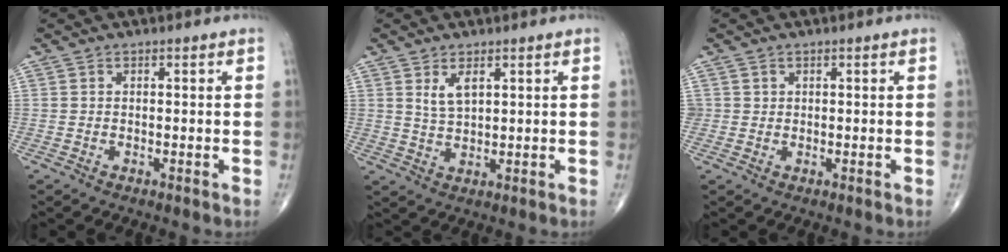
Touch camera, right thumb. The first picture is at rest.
{"total": 3.7, "force": [1.8, 1.6, 2.8], "torque": [-0.049, -0.012, 0.039]}
{"total": 0.9, "force": [0.2, 0.8, 0.0], "torque": [0.012, 0.002, 0.002]}